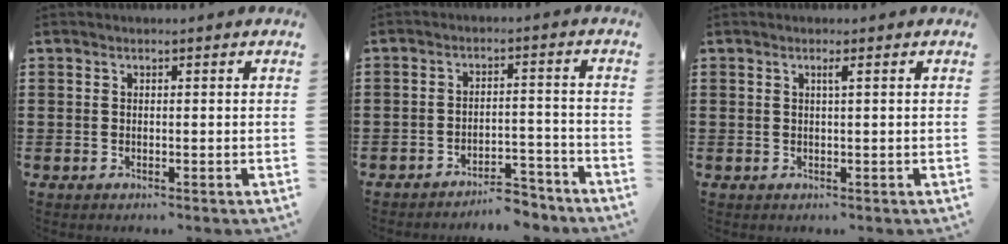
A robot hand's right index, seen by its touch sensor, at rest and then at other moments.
{"total": 5.1, "force": [-4.8, 0.7, 1.5], "torque": [-0.026, 0.007, -0.095]}
{"total": 0.9, "force": [0.3, -0.2, 0.9], "torque": [-0.015, -0.003, 0.005]}